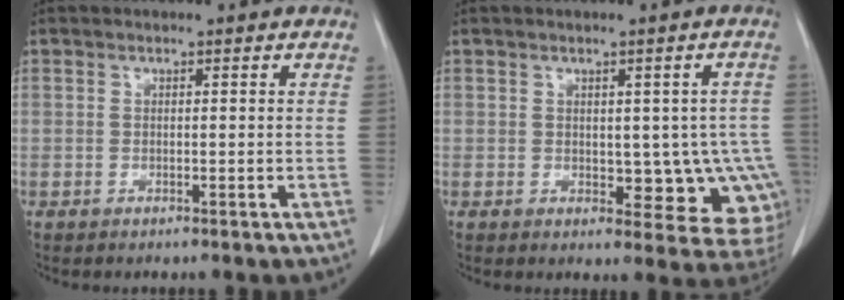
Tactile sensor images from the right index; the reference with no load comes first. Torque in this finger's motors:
{"motor_torque": [0.23, 0.02, 0.11, 0.01]}